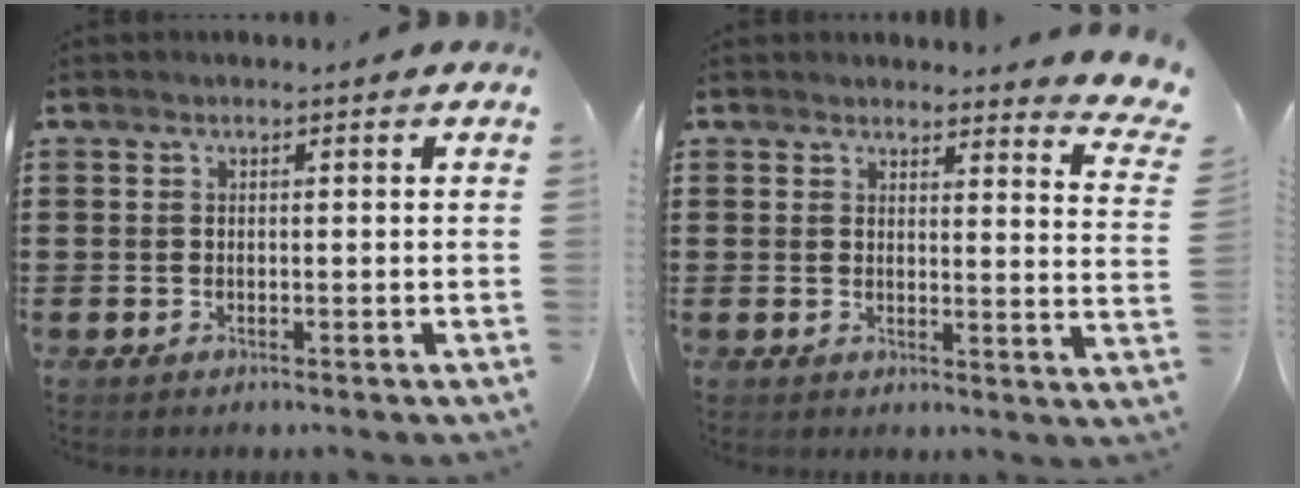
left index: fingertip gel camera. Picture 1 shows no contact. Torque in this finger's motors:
{"motor_torque": [0.65, -0.15, 0.01, -0.01]}